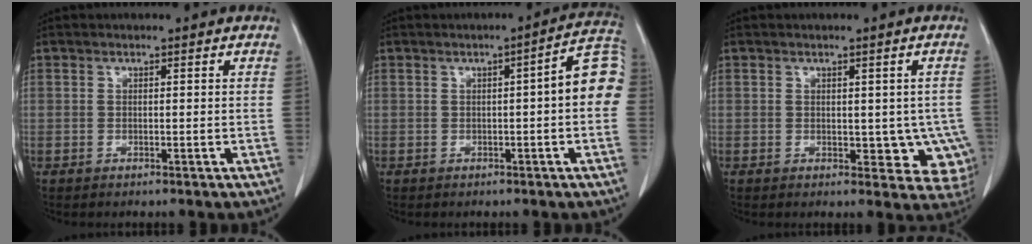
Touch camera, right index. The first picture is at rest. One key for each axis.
{"total": 7.4, "fx": 0.1, "fy": 1.0, "fz": 7.3, "tx": -0.084, "ty": 0.024, "tz": -0.007}
{"total": 6.8, "fx": -0.7, "fy": 4.0, "fz": 5.4, "tx": -0.030, "ty": 0.004, "tz": -0.001}